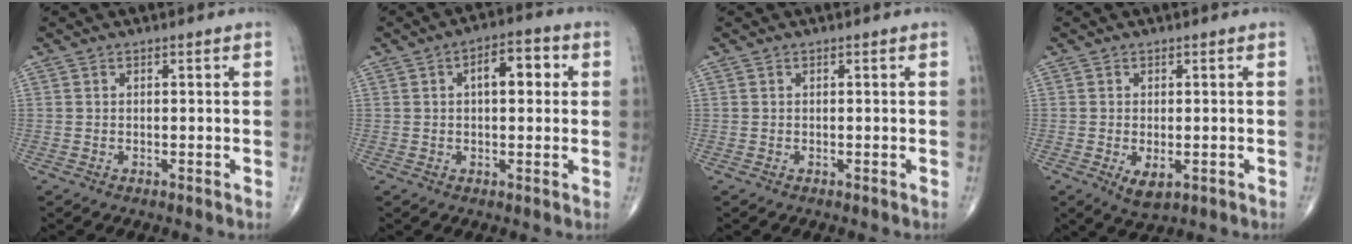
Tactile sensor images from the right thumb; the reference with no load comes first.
{"total": 7.5, "force": [1.6, 3.6, 6.3], "torque": [-0.075, 0.014, 0.017]}
{"total": 0.0}
{"total": 3.6, "force": [-1.1, 1.8, 2.9], "torque": [-0.047, -0.009, -0.010]}